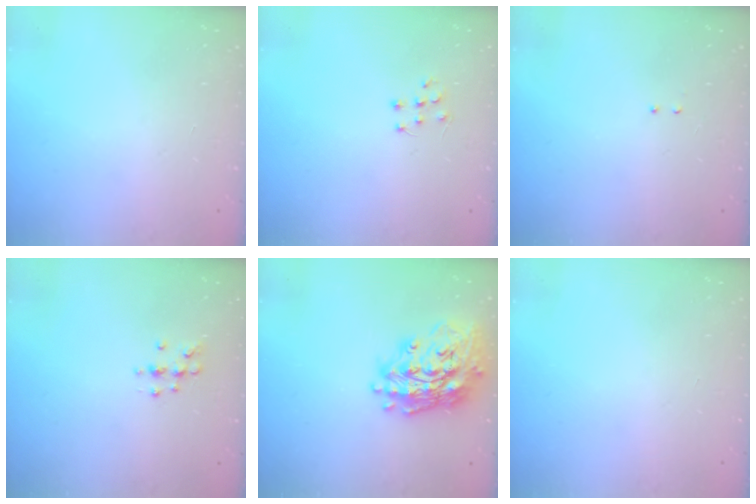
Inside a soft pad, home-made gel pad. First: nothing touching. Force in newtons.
{"total": 6.1, "press": 6.1, "slide": 0.4}
{"total": 2.1, "press": 2.0, "slide": 0.6}
{"total": 7.3, "press": 7.2, "slide": 1.2}
{"total": 19.7, "press": 19.5, "slide": 2.7}
{"total": 0.0}